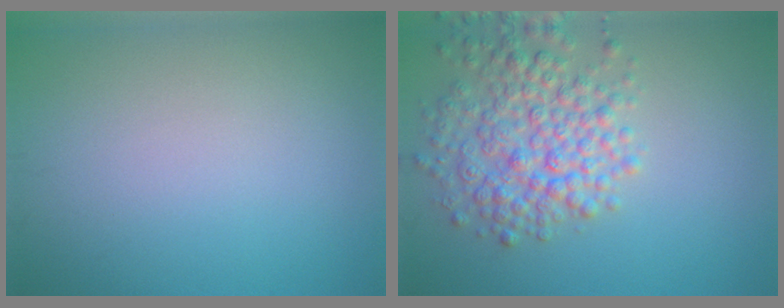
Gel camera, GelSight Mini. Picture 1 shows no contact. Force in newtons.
{"total": 5.7, "press": 5.7, "slide": 0.3}